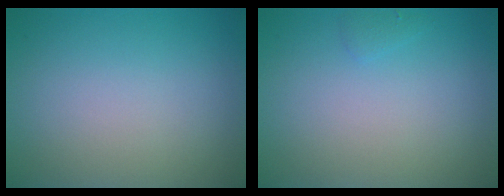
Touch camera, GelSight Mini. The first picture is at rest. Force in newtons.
{"total": 0.6, "press": 0.5, "slide": 0.0}